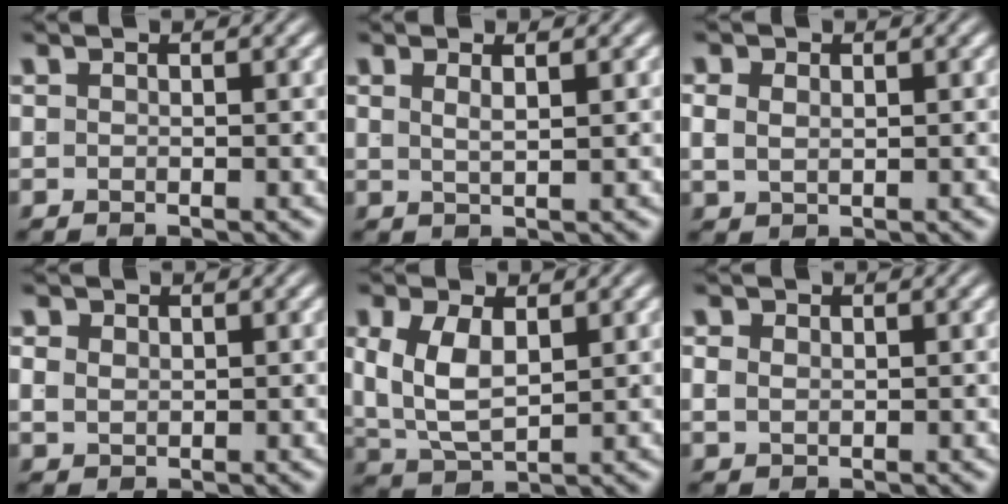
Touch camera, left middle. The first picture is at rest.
{"total": 1.5, "force": [0.7, -0.9, 1.0], "torque": [-0.009, -0.008, 0.024]}
{"total": 1.4, "force": [0.6, 0.8, 1.0], "torque": [-0.019, -0.010, 0.023]}
{"total": 1.6, "force": [0.6, 1.2, 0.8], "torque": [-0.017, -0.010, 0.022]}
{"total": 5.2, "force": [0.3, 3.6, 3.8], "torque": [-0.088, -0.023, 0.024]}
{"total": 0.9, "force": [0.3, 0.6, 0.7], "torque": [-0.011, -0.009, 0.016]}